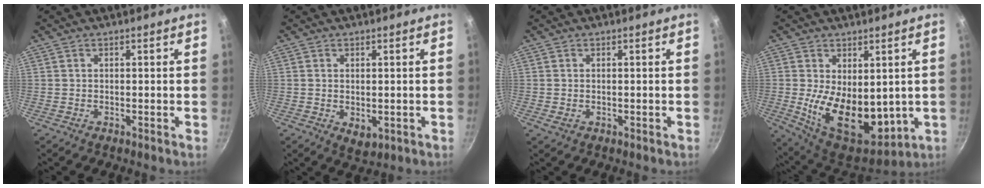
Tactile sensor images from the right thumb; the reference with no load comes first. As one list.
[{"total": 3.6, "force": [-0.5, 2.3, 2.8], "torque": [-0.041, -0.013, -0.002]}, {"total": 1.0, "force": [-0.1, 0.6, 0.8], "torque": [-0.013, -0.001, 0.000]}, {"total": 16.5, "force": [0.0, 9.5, 13.5], "torque": [-0.188, -0.037, 0.027]}]